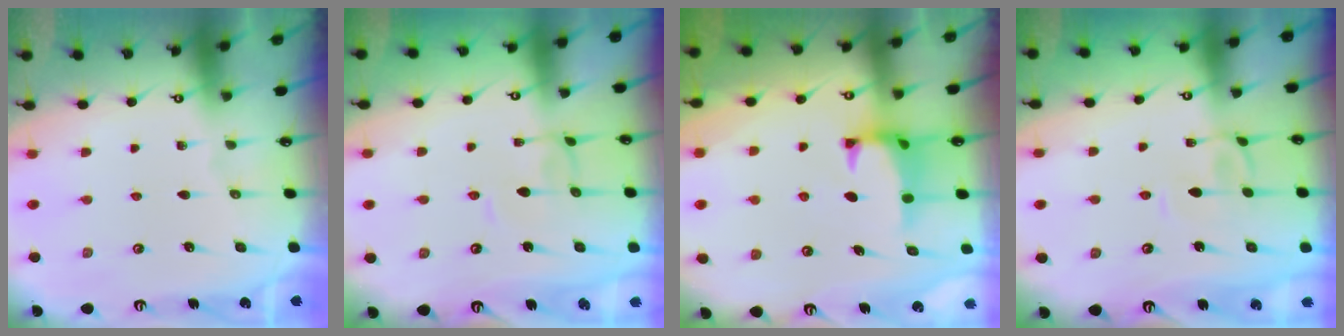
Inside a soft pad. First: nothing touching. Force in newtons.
{"total": 1.9, "press": 1.9, "slide": 0.3}
{"total": 0.8, "press": 0.1, "slide": 0.8}
{"total": 3.8, "press": 3.8, "slide": 0.1}